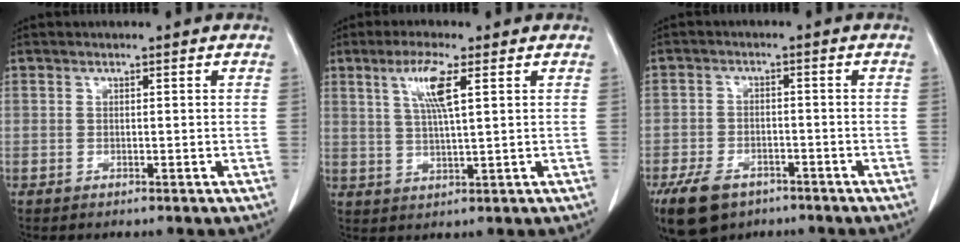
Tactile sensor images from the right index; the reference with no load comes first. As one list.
[{"total": 6.4, "force": [2.7, 0.4, 5.8], "torque": [-0.117, 0.001, 0.053]}, {"total": 9.2, "force": [-5.9, 5.7, 4.2], "torque": [-0.091, -0.003, -0.091]}]